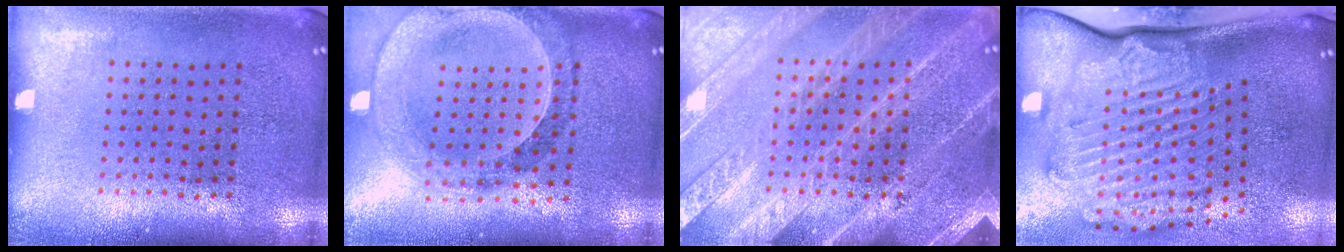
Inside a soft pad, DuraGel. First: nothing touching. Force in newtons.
{"total": 0.9, "press": 0.9, "slide": 0.2}
{"total": 5.2, "press": 5.1, "slide": 0.7}
{"total": 3.6, "press": 2.4, "slide": 2.6}